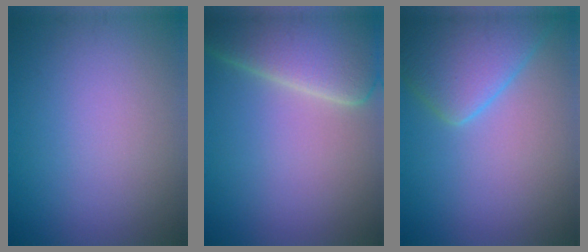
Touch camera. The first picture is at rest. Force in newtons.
{"total": 9.4, "press": 9.4, "slide": 0.6}
{"total": 6.0, "press": 6.0, "slide": 0.3}